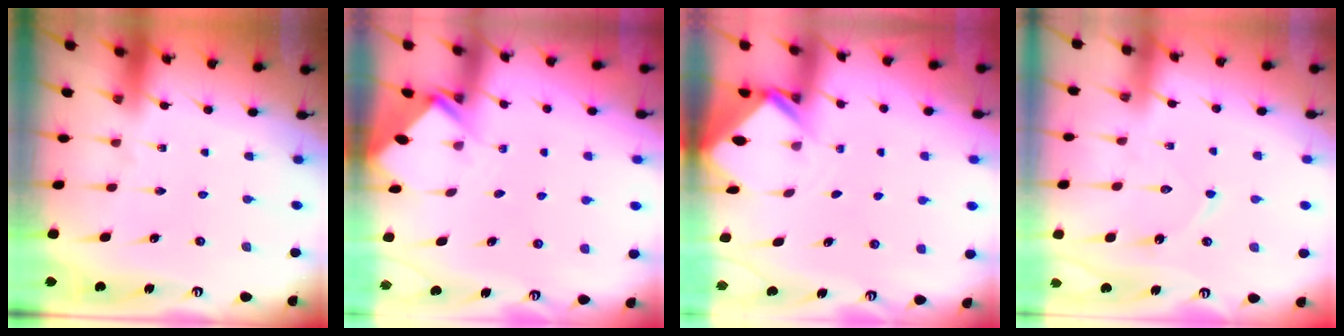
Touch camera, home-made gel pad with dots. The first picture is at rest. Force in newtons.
{"total": 2.7, "press": 2.7, "slide": 0.2}
{"total": 2.8, "press": 2.8, "slide": 0.2}
{"total": 6.0, "press": 6.0, "slide": 0.5}